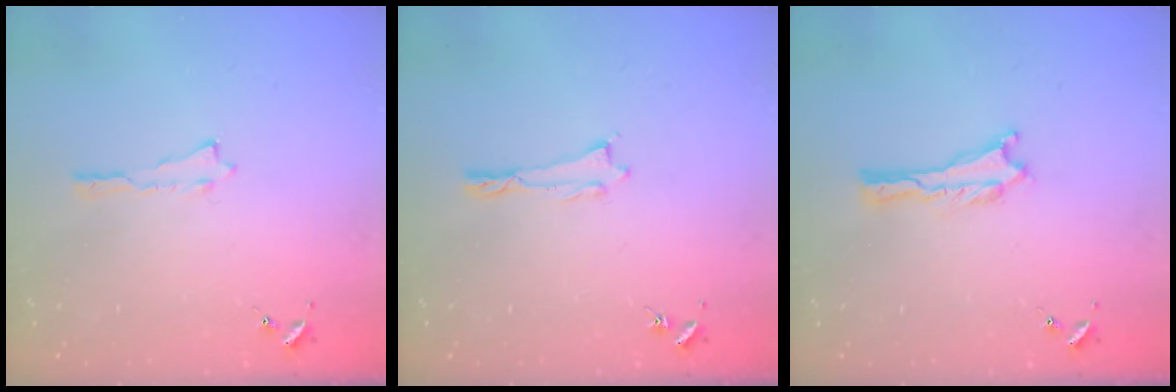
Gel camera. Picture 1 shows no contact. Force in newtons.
{"total": 0.0}
{"total": 0.0}